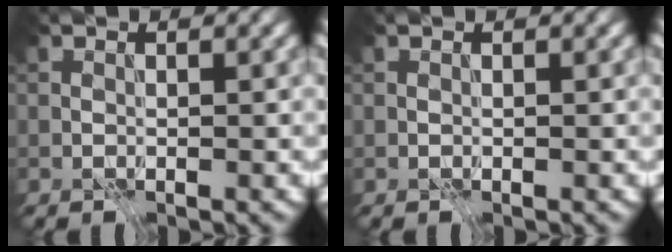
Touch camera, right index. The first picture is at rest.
{"total": 0.0}